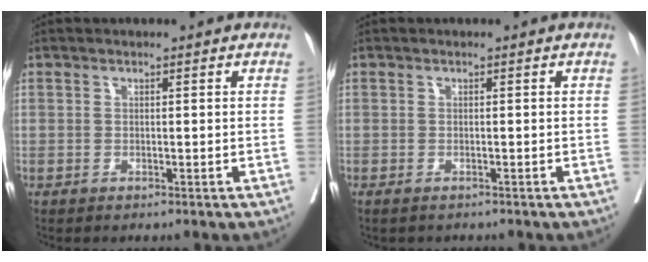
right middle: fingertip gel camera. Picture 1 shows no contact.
{"total": 1.0, "force": [-0.8, 0.5, 0.0], "torque": [-0.011, 0.000, -0.013]}